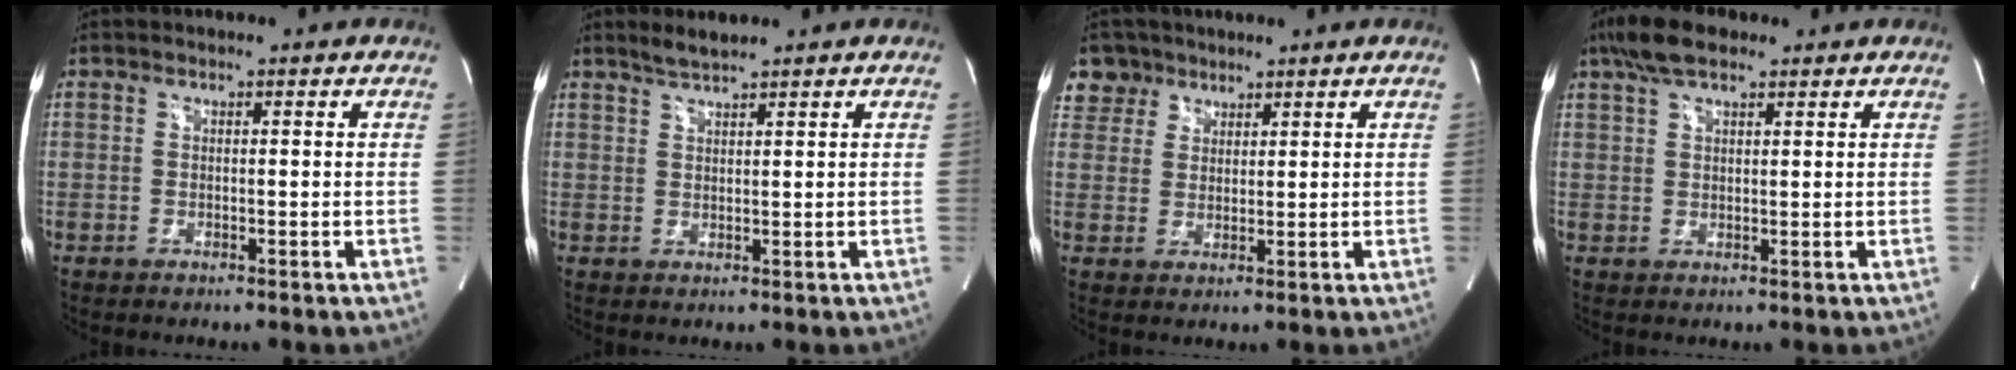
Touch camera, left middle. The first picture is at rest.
{"total": 2.5, "force": [2.3, -0.1, 1.0], "torque": [-0.025, 0.004, 0.045]}
{"total": 4.9, "force": [3.4, 3.5, -0.4], "torque": [0.014, 0.008, 0.066]}
{"total": 7.2, "force": [5.0, 2.5, 4.5], "torque": [-0.094, 0.023, 0.093]}